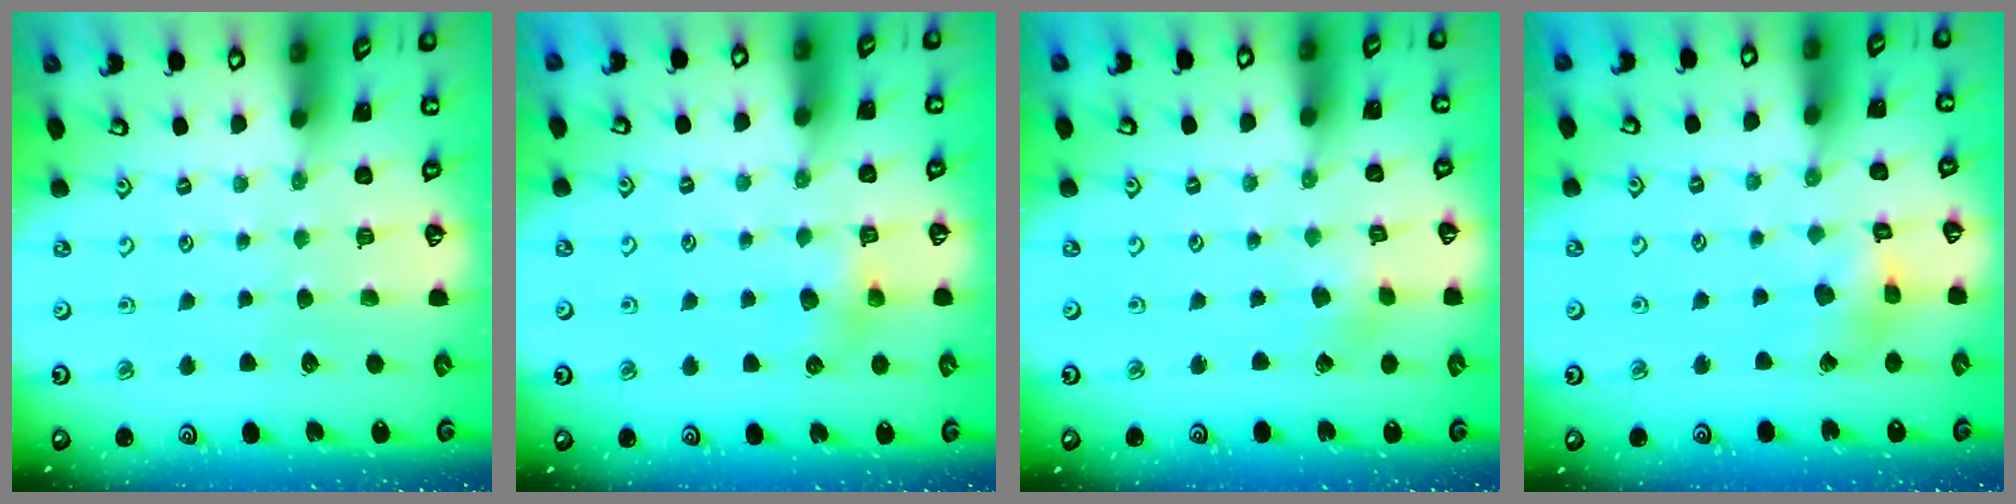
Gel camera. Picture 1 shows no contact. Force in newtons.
{"total": 5.3, "press": 5.3, "slide": 0.6}
{"total": 2.4, "press": 2.4, "slide": 0.2}
{"total": 7.4, "press": 7.4, "slide": 0.6}